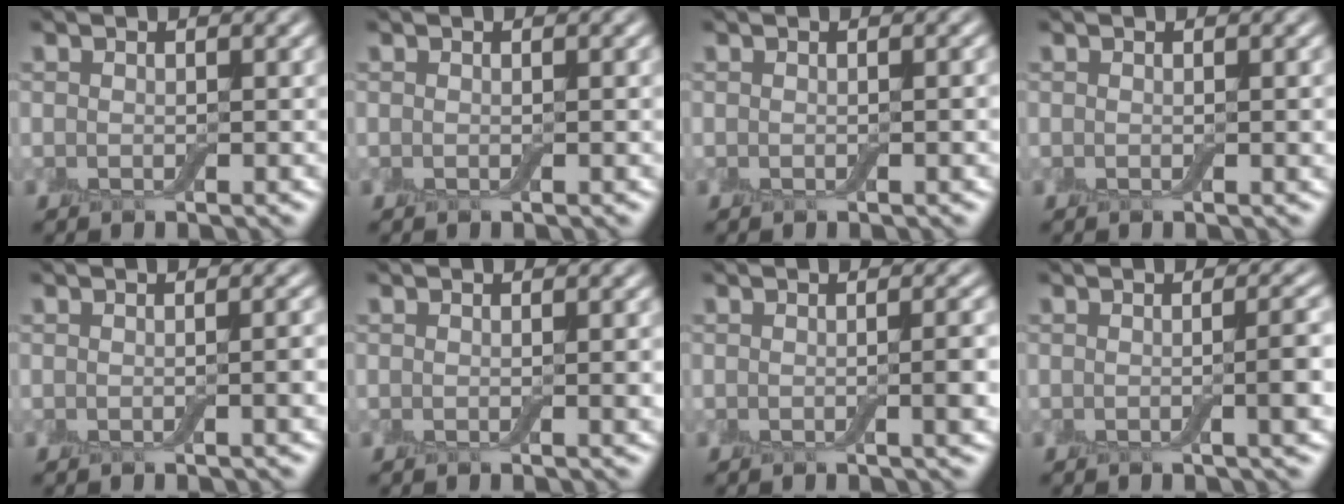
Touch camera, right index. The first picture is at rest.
{"total": 0.0}
{"total": 0.6, "force": [-0.1, 0.0, 0.6], "torque": [-0.007, 0.001, 0.000]}
{"total": 0.6, "force": [0.0, 0.1, 0.6], "torque": [-0.006, -0.001, 0.000]}
{"total": 1.5, "force": [-0.1, 0.3, 1.5], "torque": [-0.018, 0.000, -0.002]}
{"total": 1.0, "force": [0.0, 0.1, 0.9], "torque": [-0.011, -0.001, 0.000]}
{"total": 2.4, "force": [-0.2, 0.5, 2.4], "torque": [-0.027, 0.001, -0.004]}
{"total": 2.9, "force": [-0.2, 0.6, 2.8], "torque": [-0.032, 0.003, -0.005]}